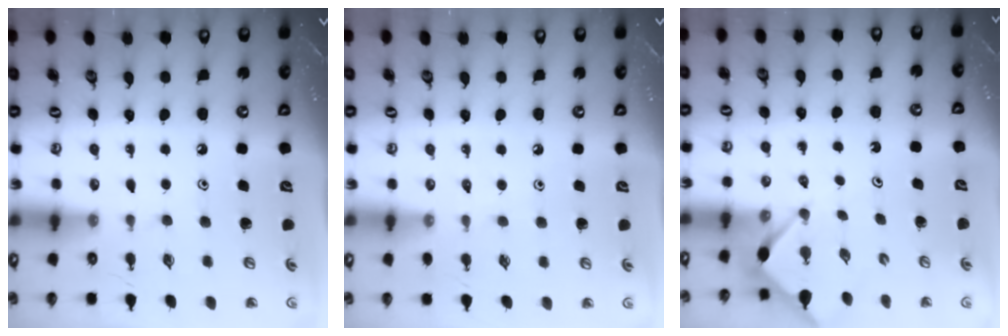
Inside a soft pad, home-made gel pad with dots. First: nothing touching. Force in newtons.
{"total": 1.9, "press": 1.9, "slide": 0.3}
{"total": 2.8, "press": 2.8, "slide": 0.3}